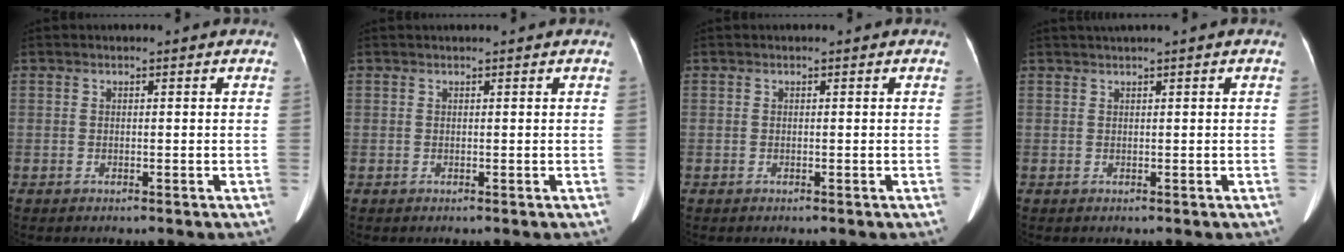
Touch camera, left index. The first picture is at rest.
{"total": 0.5, "force": [0.5, 0.0, 0.2], "torque": [-0.003, 0.019, 0.013]}
{"total": 0.0}
{"total": 1.4, "force": [0.8, -0.4, 1.1], "torque": [-0.025, 0.012, 0.022]}